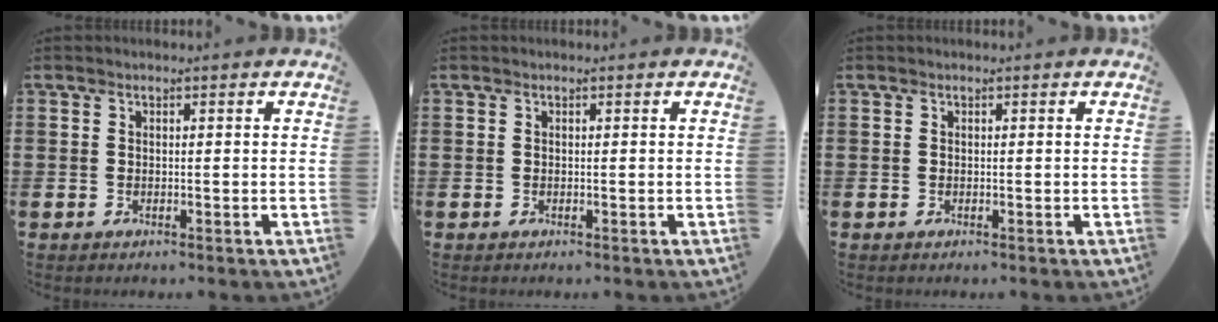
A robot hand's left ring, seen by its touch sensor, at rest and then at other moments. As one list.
[{"total": 0.0}, {"total": 0.0}]